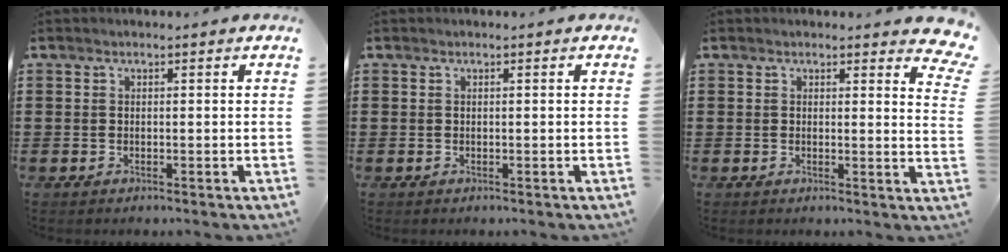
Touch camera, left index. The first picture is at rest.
{"total": 0.0}
{"total": 2.5, "force": [2.1, 0.4, 1.2], "torque": [-0.017, -0.007, 0.036]}